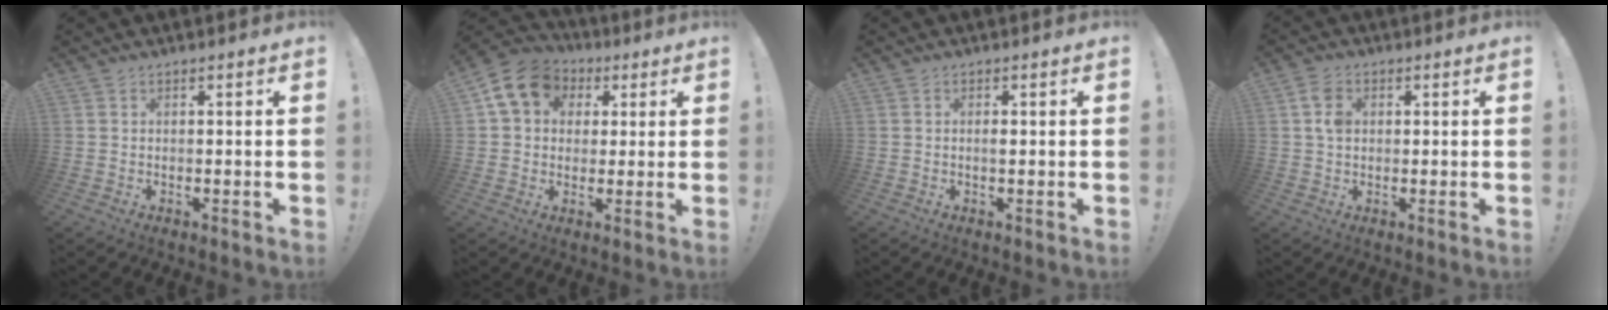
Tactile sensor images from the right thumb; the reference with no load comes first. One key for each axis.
{"total": 12.1, "fx": 4.4, "fy": 9.7, "fz": 5.7, "tx": -0.083, "ty": -0.009, "tz": 0.089}
{"total": 0.7, "fx": -0.2, "fy": 0.2, "fz": 0.7, "tx": -0.009, "ty": -0.002, "tz": -0.005}
{"total": 5.4, "fx": 1.0, "fy": 3.8, "fz": 3.6, "tx": -0.056, "ty": 0.007, "tz": 0.020}